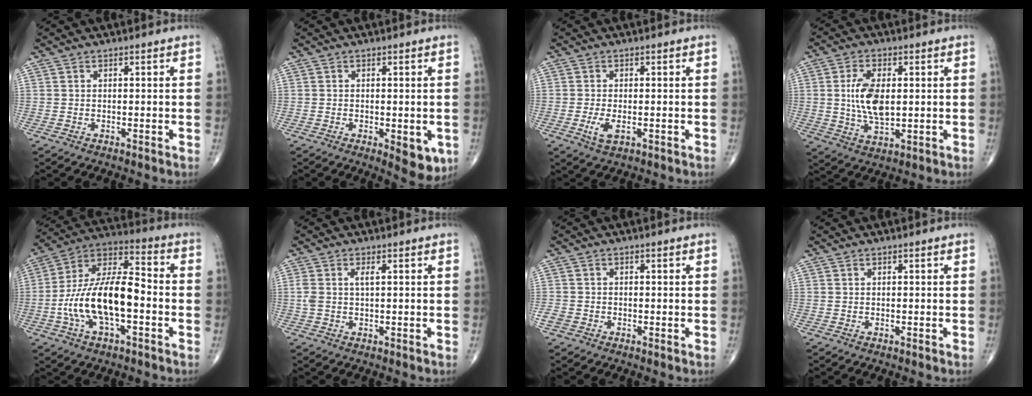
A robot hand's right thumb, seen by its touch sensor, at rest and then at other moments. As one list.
[{"total": 6.0, "force": [-1.7, 2.5, 5.2], "torque": [-0.052, -0.010, -0.017]}, {"total": 3.4, "force": [-0.9, 1.6, 2.8], "torque": [-0.061, -0.007, -0.016]}, {"total": 9.2, "force": [0.8, 4.7, 7.9], "torque": [-0.152, -0.008, 0.020]}, {"total": 18.2, "force": [-4.0, 8.1, 15.8], "torque": [-0.296, 0.044, -0.076]}, {"total": 2.5, "force": [0.6, 0.9, 2.3], "torque": [-0.064, 0.013, 0.015]}, {"total": 1.9, "force": [-0.8, 1.5, 0.8], "torque": [-0.015, 0.001, -0.020]}, {"total": 0.0}]